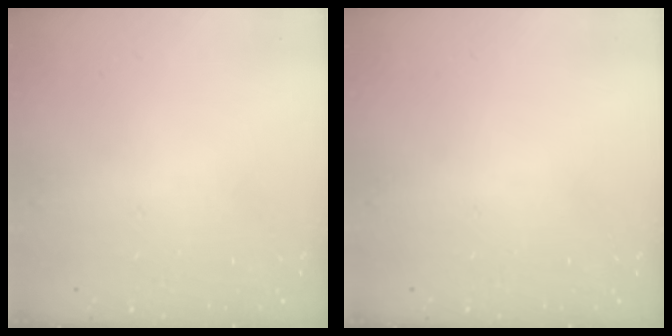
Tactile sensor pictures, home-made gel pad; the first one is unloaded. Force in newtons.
{"total": 0.0}